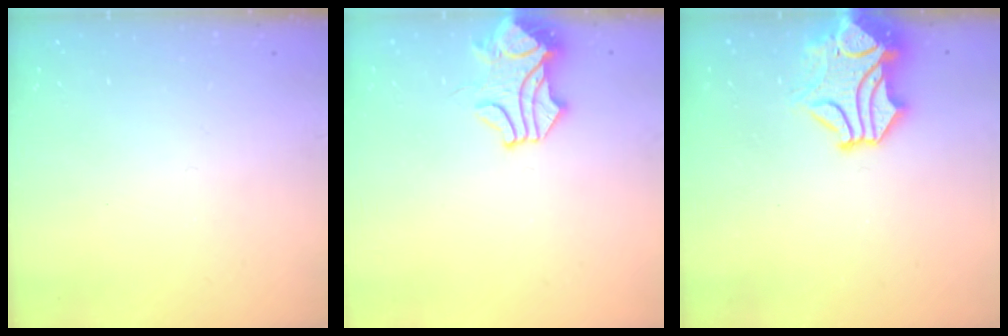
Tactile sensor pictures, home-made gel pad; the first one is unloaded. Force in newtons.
{"total": 2.4, "press": 2.3, "slide": 0.6}
{"total": 2.4, "press": 2.1, "slide": 1.3}